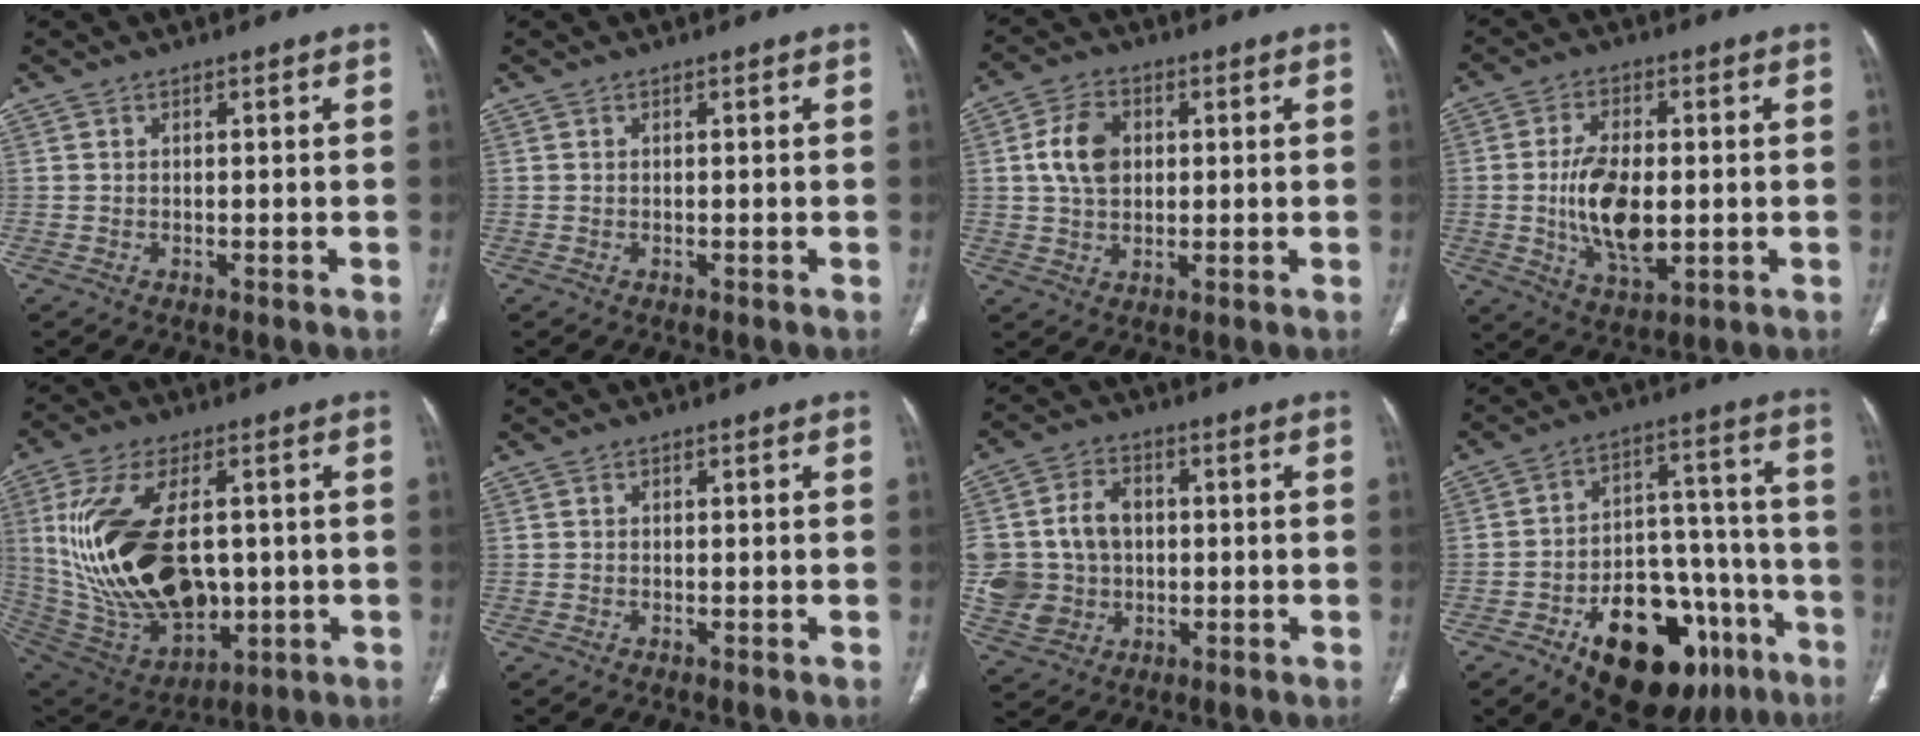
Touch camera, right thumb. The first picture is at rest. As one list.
[{"total": 0.0}, {"total": 7.9, "force": [1.3, 5.6, 5.4], "torque": [-0.087, 0.003, 0.021]}, {"total": 12.3, "force": [-0.9, 6.4, 10.5], "torque": [-0.187, -0.008, -0.008]}, {"total": 25.7, "force": [1.3, 14.4, 21.2], "torque": [-0.405, -0.016, 0.049]}, {"total": 0.0}, {"total": 12.8, "force": [0.3, 10.7, 7.0], "torque": [-0.116, 0.015, 0.018]}, {"total": 24.4, "force": [-12.5, 13.1, 16.5], "torque": [-0.185, 0.079, -0.175]}]